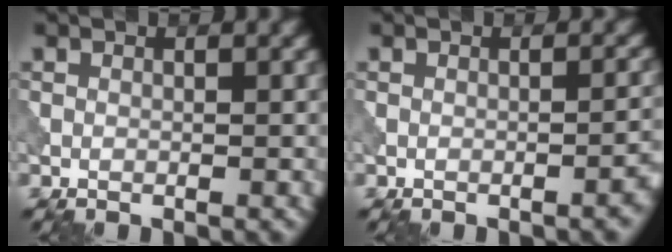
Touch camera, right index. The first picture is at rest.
{"total": 1.9, "force": [-0.8, 0.5, 1.6], "torque": [-0.016, 0.008, -0.012]}